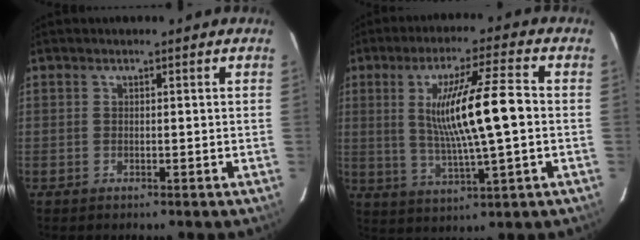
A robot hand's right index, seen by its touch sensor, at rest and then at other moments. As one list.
[{"total": 12.6, "force": [0.7, 0.2, 12.6], "torque": [-0.230, 0.001, 0.015]}]